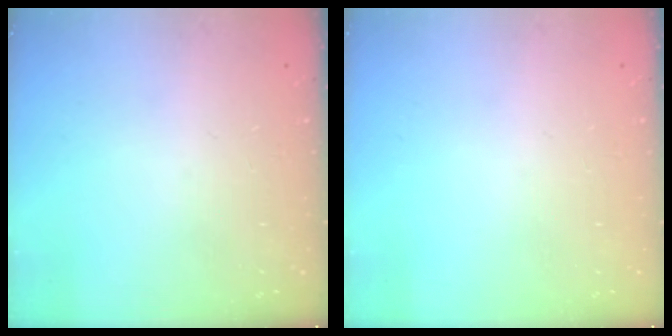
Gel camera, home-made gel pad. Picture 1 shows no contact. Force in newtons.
{"total": 0.0}